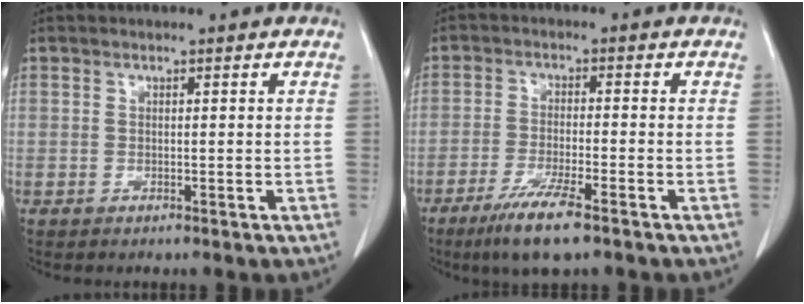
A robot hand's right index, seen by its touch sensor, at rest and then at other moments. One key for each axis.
{"total": 7.5, "fx": -4.9, "fy": 0.5, "fz": 5.7, "tx": -0.109, "ty": -0.018, "tz": -0.086}